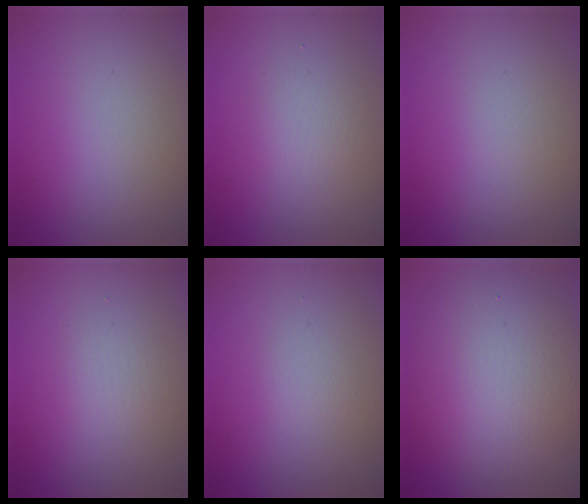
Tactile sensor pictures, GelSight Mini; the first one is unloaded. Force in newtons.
{"total": 1.7, "press": 1.7, "slide": 0.1}
{"total": 0.0}
{"total": 1.3, "press": 1.3, "slide": 0.1}
{"total": 0.8, "press": 0.8, "slide": 0.1}
{"total": 9.2, "press": 9.2, "slide": 0.7}